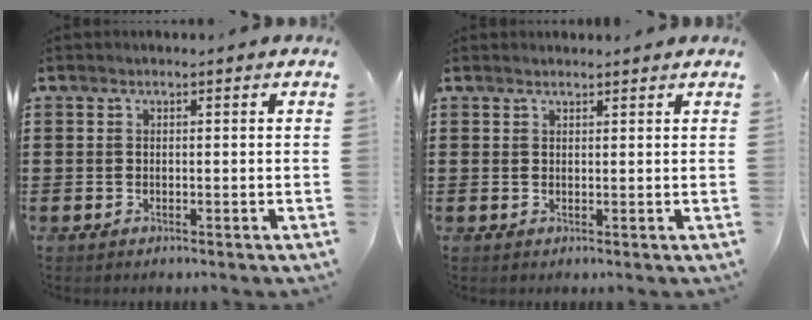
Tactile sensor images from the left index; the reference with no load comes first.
{"total": 1.0, "force": [1.0, 0.1, 0.1], "torque": [-0.004, 0.000, 0.020]}